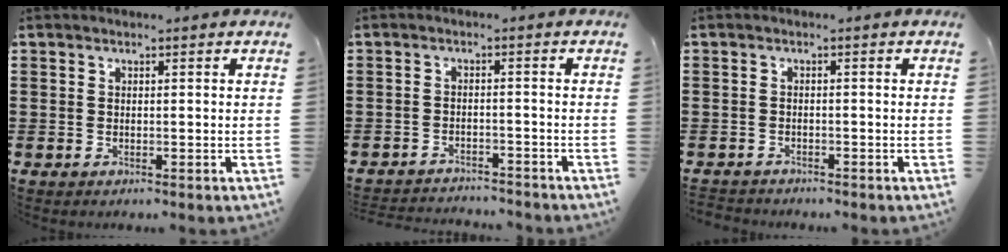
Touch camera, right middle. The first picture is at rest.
{"total": 2.5, "force": [-2.5, 0.2, -0.1], "torque": [-0.006, 0.000, -0.054]}
{"total": 1.3, "force": [-1.3, 0.2, -0.2], "torque": [0.001, 0.004, -0.030]}